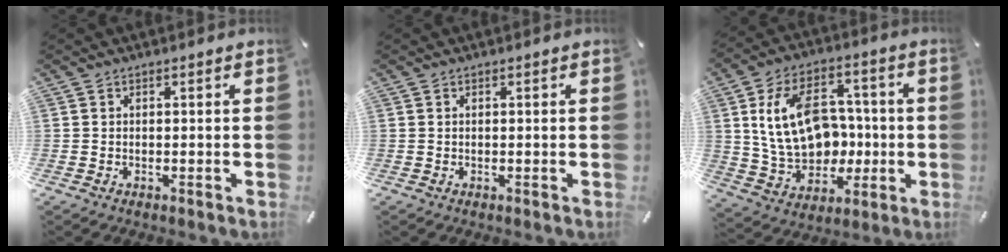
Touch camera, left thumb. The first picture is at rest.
{"total": 0.0}
{"total": 17.6, "force": [1.3, 13.4, 11.4], "torque": [-0.213, 0.003, 0.031]}